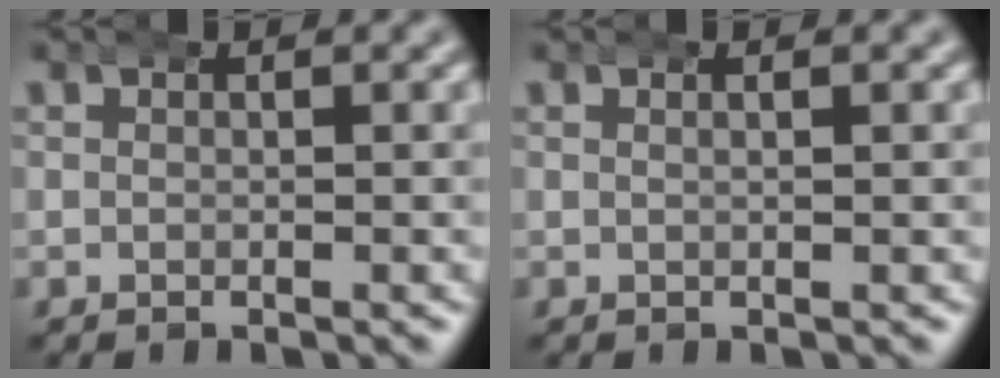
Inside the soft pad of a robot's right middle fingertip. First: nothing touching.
{"total": 1.0, "force": [0.3, 0.2, 0.9], "torque": [-0.008, 0.006, 0.002]}